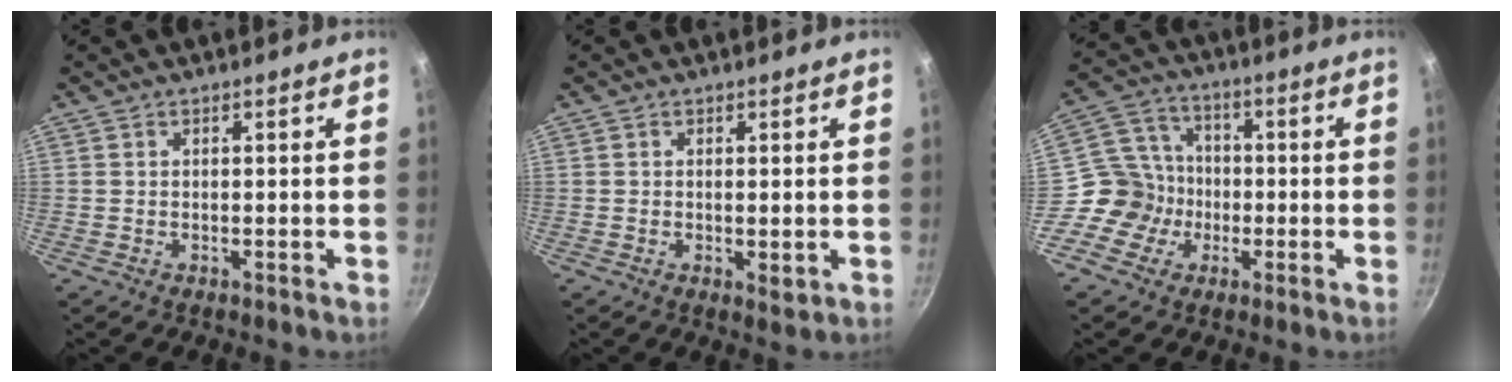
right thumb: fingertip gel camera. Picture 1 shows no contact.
{"total": 1.9, "force": [0.0, 0.8, 1.7], "torque": [-0.028, -0.007, 0.000]}
{"total": 9.1, "force": [-2.5, 8.4, 2.2], "torque": [0.003, 0.035, -0.066]}